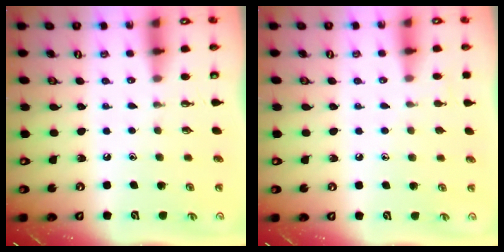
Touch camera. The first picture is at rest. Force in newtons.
{"total": 3.8, "press": 3.7, "slide": 0.4}